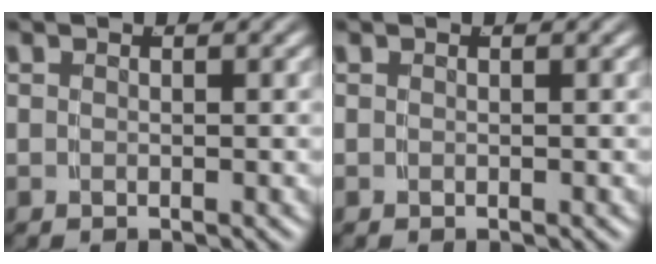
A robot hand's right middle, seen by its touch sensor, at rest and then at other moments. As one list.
[{"total": 0.0}]